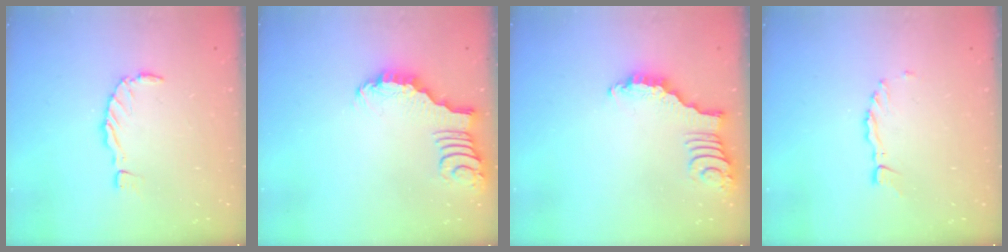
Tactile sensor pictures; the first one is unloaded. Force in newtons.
{"total": 2.2, "press": 2.2, "slide": 0.4}
{"total": 2.8, "press": 2.8, "slide": 0.4}
{"total": 2.2, "press": 2.2, "slide": 0.3}